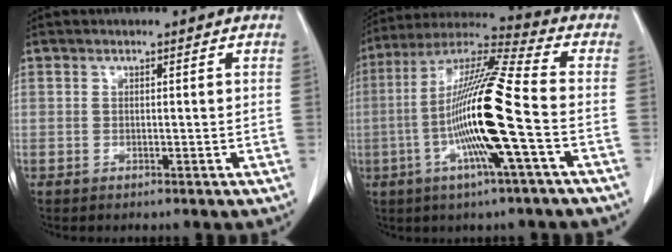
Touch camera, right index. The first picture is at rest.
{"total": 16.6, "force": [-3.7, -0.4, 16.2], "torque": [-0.315, -0.001, -0.081]}